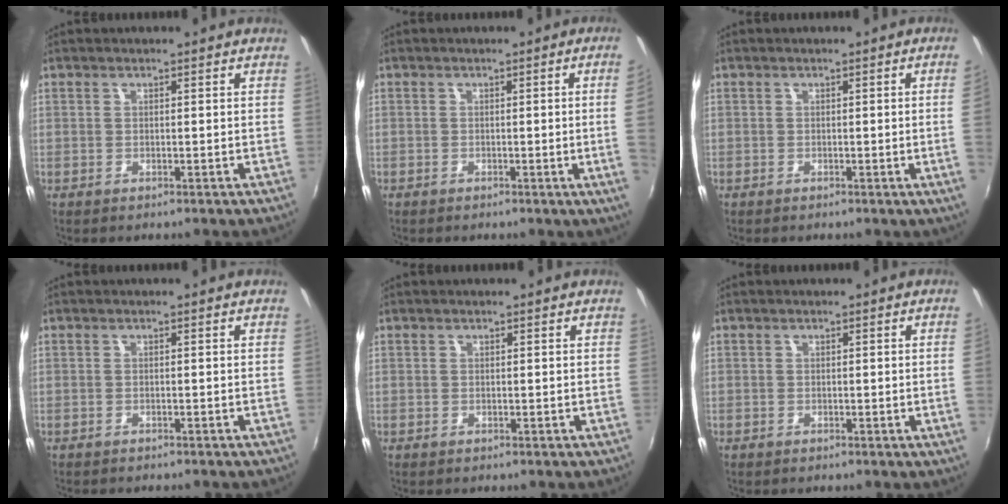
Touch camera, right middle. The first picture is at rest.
{"total": 4.4, "force": [-0.1, -2.0, 4.0], "torque": [-0.062, -0.010, 0.003]}
{"total": 2.5, "force": [-0.1, -1.5, 2.0], "torque": [-0.027, -0.013, 0.002]}
{"total": 1.7, "force": [-1.6, 0.4, 0.5], "torque": [-0.017, -0.010, -0.025]}
{"total": 0.0}
{"total": 1.4, "force": [-0.1, -0.9, 1.1], "torque": [-0.008, -0.012, 0.000]}